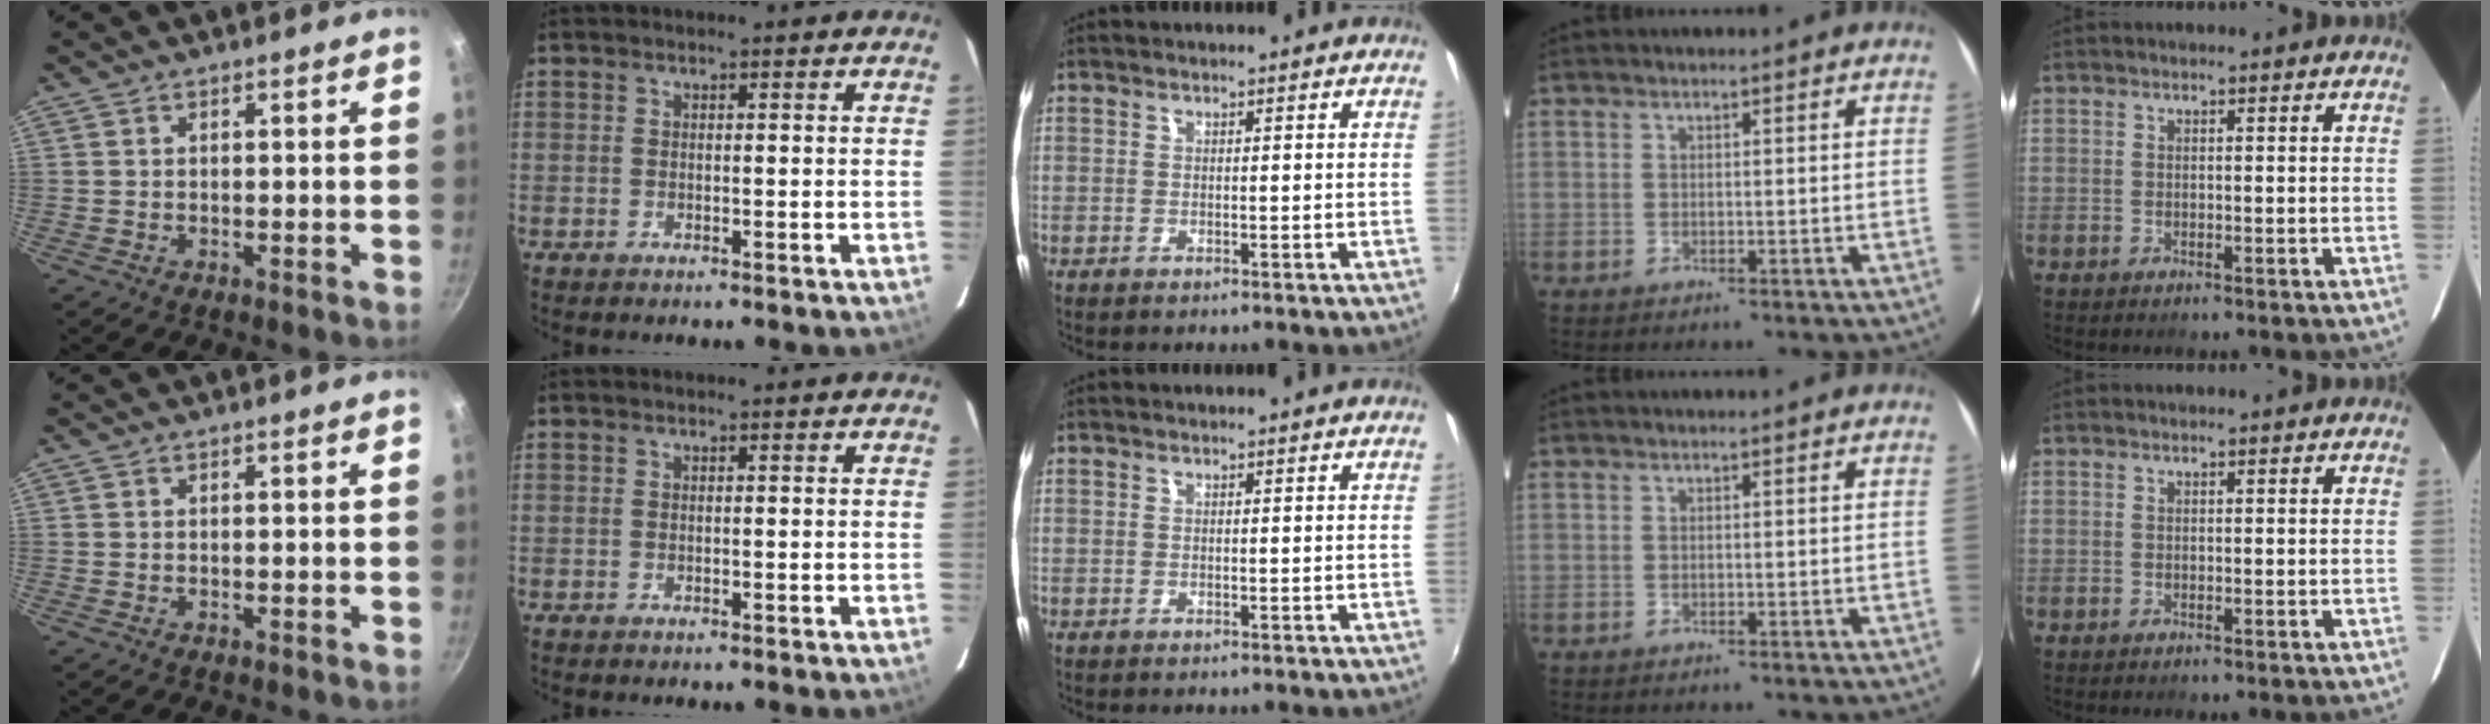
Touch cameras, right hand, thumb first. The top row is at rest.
{}